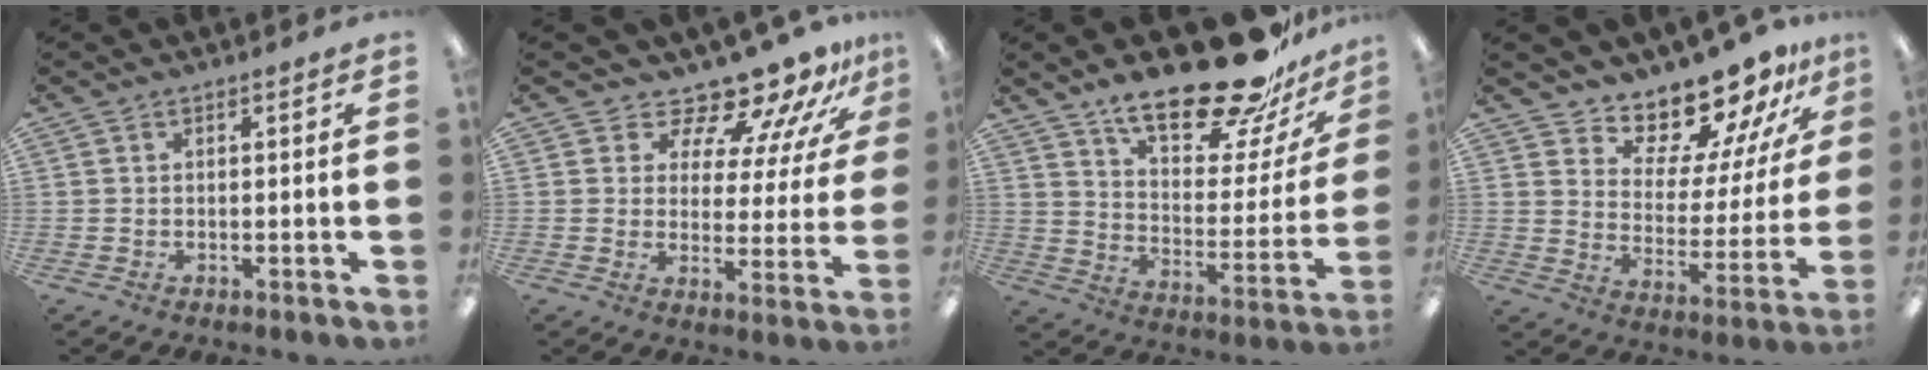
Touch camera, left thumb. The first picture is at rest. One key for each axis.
{"total": 12.7, "fx": 11.6, "fy": 3.5, "fz": 4.0, "tx": -0.066, "ty": -0.105, "tz": 0.200}
{"total": 23.8, "fx": 18.8, "fy": 7.4, "fz": 12.6, "tx": -0.186, "ty": -0.128, "tz": 0.316}
{"total": 15.0, "fx": 13.9, "fy": 4.3, "fz": 3.7, "tx": -0.063, "ty": -0.129, "tz": 0.243}